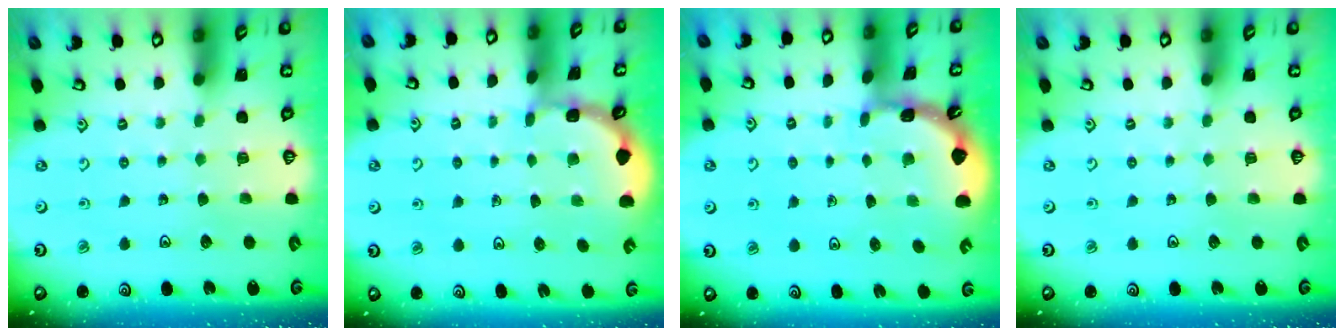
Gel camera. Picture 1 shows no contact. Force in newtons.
{"total": 1.6, "press": 1.5, "slide": 0.1}
{"total": 1.8, "press": 1.8, "slide": 0.1}
{"total": 0.0}